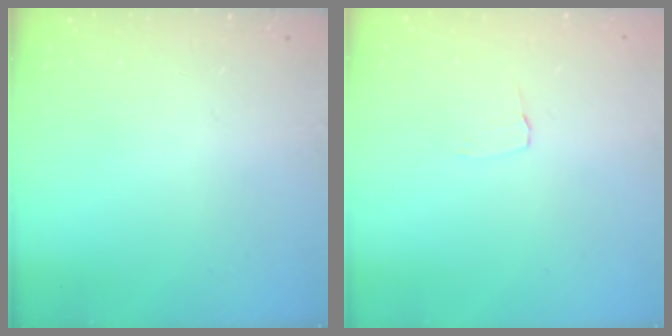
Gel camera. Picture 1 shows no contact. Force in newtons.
{"total": 2.6, "press": 2.6, "slide": 0.2}